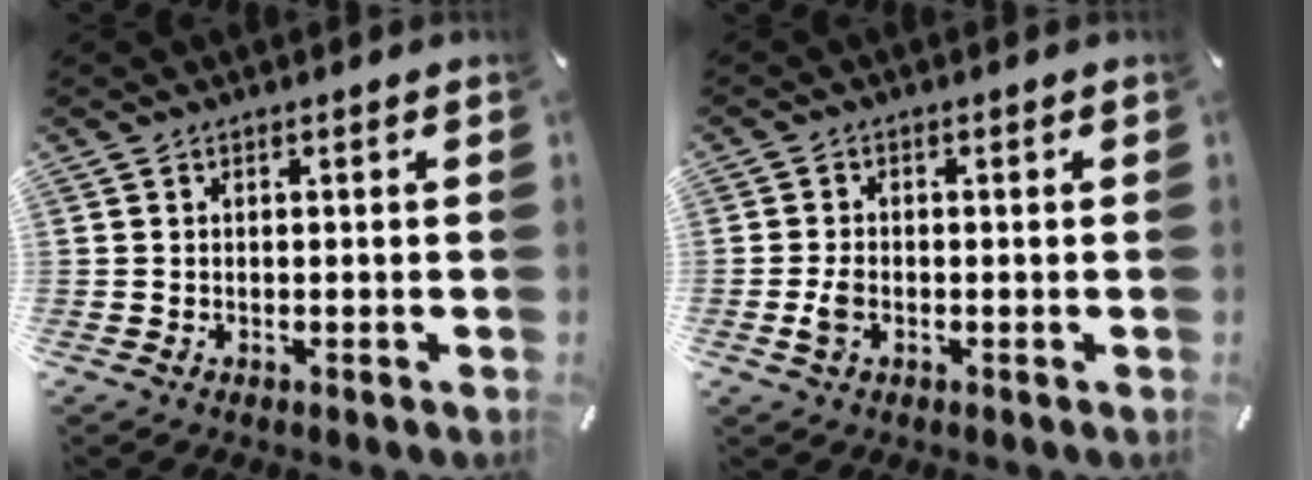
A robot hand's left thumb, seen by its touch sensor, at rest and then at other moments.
{"total": 2.9, "force": [-0.7, 1.9, 2.1], "torque": [-0.050, -0.002, -0.014]}